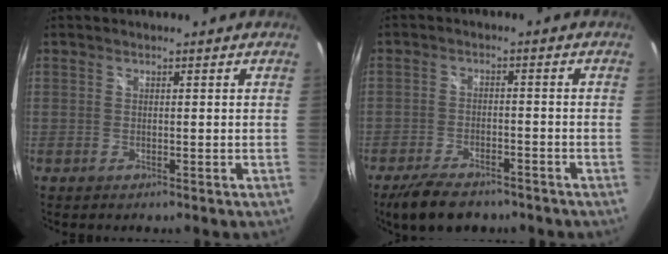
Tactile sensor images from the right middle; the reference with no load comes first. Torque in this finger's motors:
{"motor_torque": [0.69, -0.69, 0.10, 0.06]}